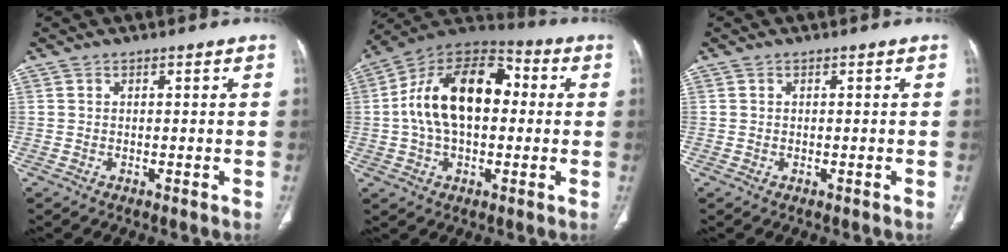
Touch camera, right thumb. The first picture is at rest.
{"total": 19.3, "force": [1.5, 11.7, 15.3], "torque": [-0.250, 0.038, 0.019]}
{"total": 0.0}